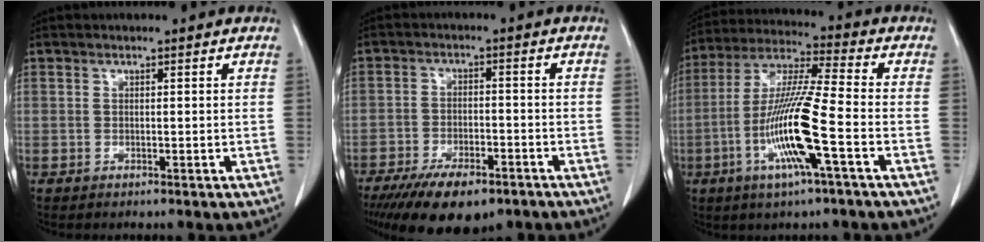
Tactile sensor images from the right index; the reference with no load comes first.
{"total": 12.2, "force": [-8.5, 4.6, 7.4], "torque": [-0.120, -0.012, -0.134]}
{"total": 14.0, "force": [-4.4, 0.0, 13.3], "torque": [-0.271, -0.008, -0.091]}